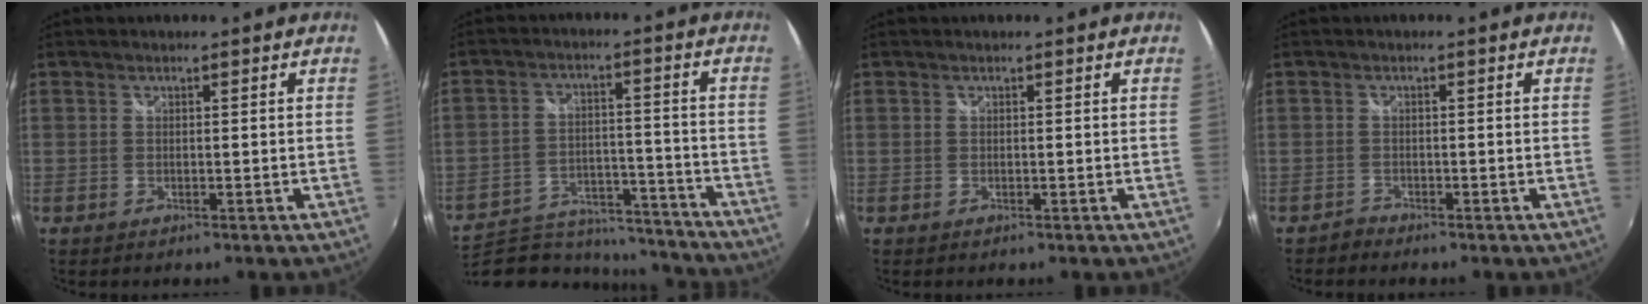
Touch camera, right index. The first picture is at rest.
{"total": 19.6, "force": [-17.0, 7.8, 6.1], "torque": [-0.135, 0.016, -0.223]}
{"total": 0.0}
{"total": 2.1, "force": [-2.1, 0.3, -0.1], "torque": [-0.006, -0.002, -0.044]}